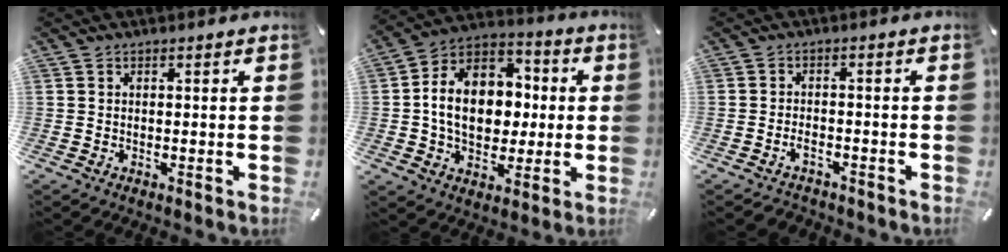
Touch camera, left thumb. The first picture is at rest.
{"total": 14.7, "force": [-1.1, 11.6, 8.9], "torque": [-0.174, 0.014, -0.017]}
{"total": 3.0, "force": [-2.0, 1.6, 1.5], "torque": [-0.027, 0.010, -0.039]}